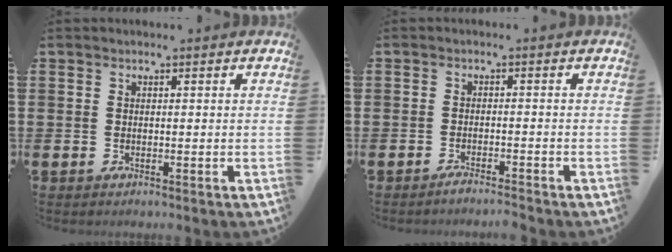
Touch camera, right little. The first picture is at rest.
{"total": 1.6, "force": [-1.5, -0.1, 0.5], "torque": [-0.008, 0.000, -0.029]}